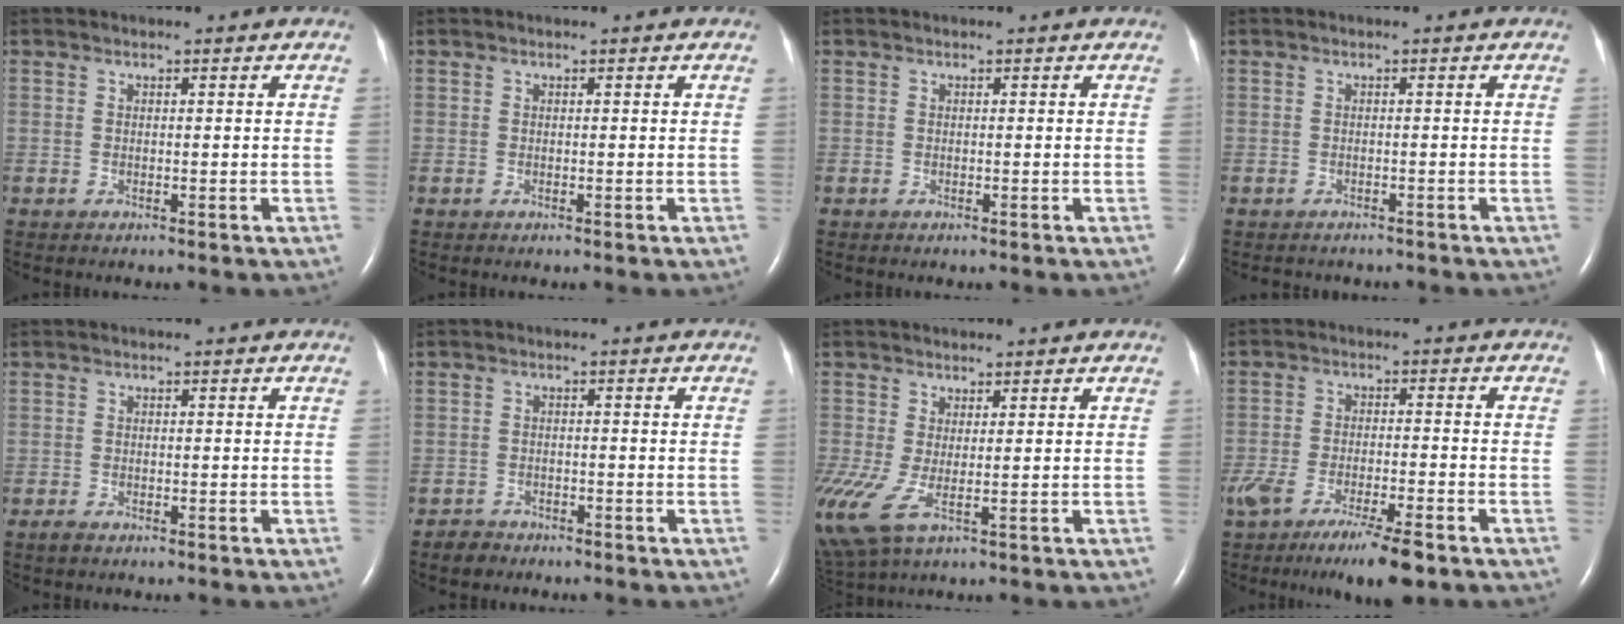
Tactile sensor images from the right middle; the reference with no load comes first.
{"total": 0.0}
{"total": 0.0}
{"total": 3.1, "force": [-2.7, 1.2, 0.7], "torque": [-0.012, -0.003, -0.031]}
{"total": 0.9, "force": [-0.7, 0.4, 0.5], "torque": [-0.015, -0.002, -0.011]}
{"total": 1.9, "force": [-1.6, 1.0, -0.2], "torque": [-0.007, 0.002, -0.028]}
{"total": 8.5, "force": [-1.7, 3.2, 7.7], "torque": [-0.191, -0.013, -0.018]}
{"total": 9.7, "force": [-6.6, 1.2, 7.0], "torque": [-0.118, -0.022, -0.104]}